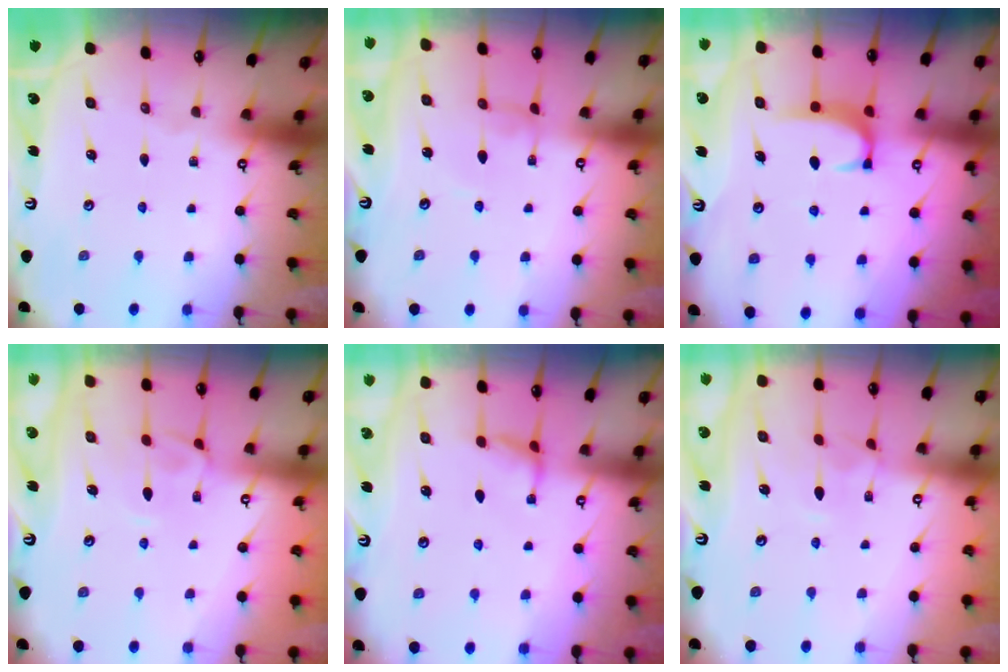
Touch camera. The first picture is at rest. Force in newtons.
{"total": 0.7, "press": 0.7, "slide": 0.1}
{"total": 1.6, "press": 1.5, "slide": 0.5}
{"total": 2.7, "press": 2.4, "slide": 1.2}
{"total": 1.8, "press": 1.7, "slide": 0.5}
{"total": 2.9, "press": 2.8, "slide": 0.4}